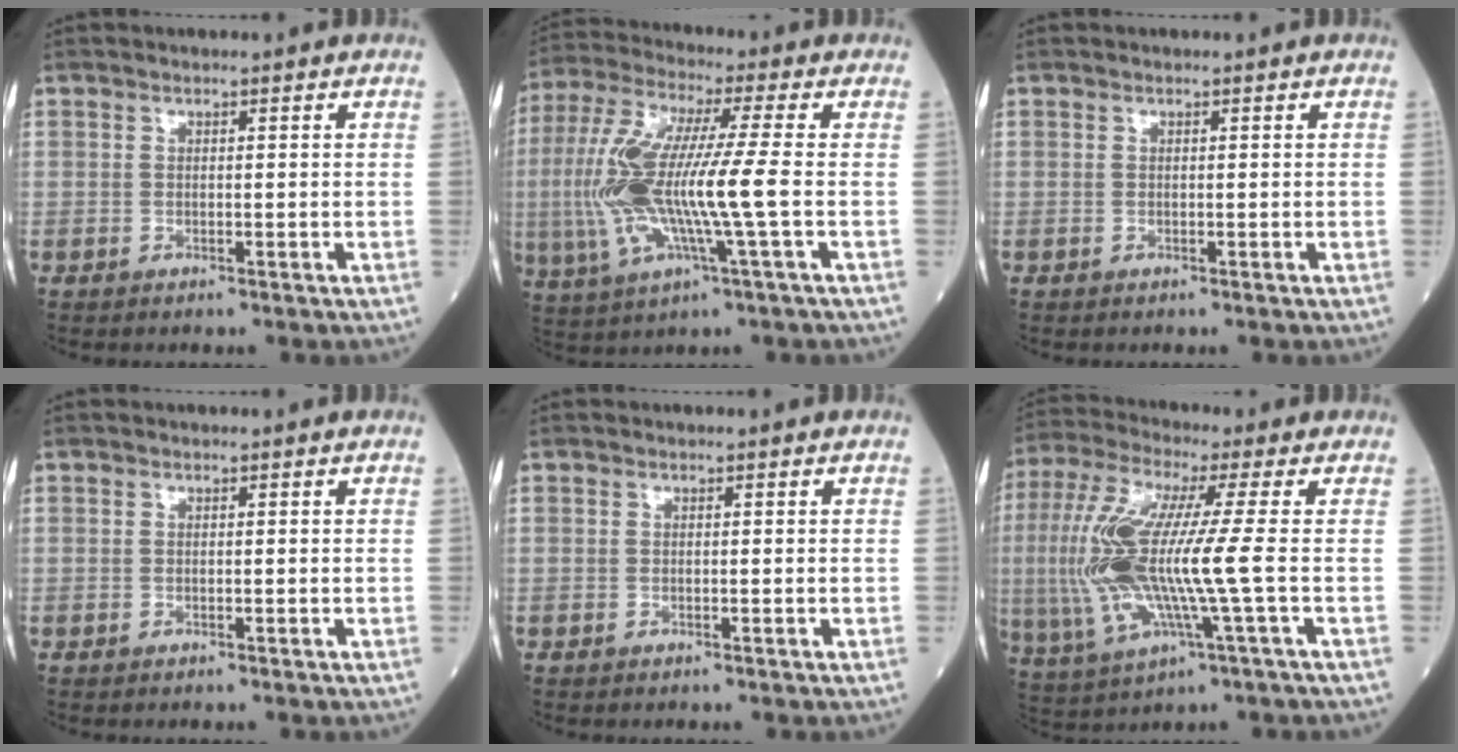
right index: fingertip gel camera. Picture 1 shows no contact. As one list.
[{"total": 15.6, "force": [-1.6, 1.0, 15.5], "torque": [-0.334, 0.001, -0.035]}, {"total": 0.0}, {"total": 0.0}, {"total": 0.0}, {"total": 16.2, "force": [-0.9, 1.0, 16.1], "torque": [-0.362, -0.005, -0.020]}]